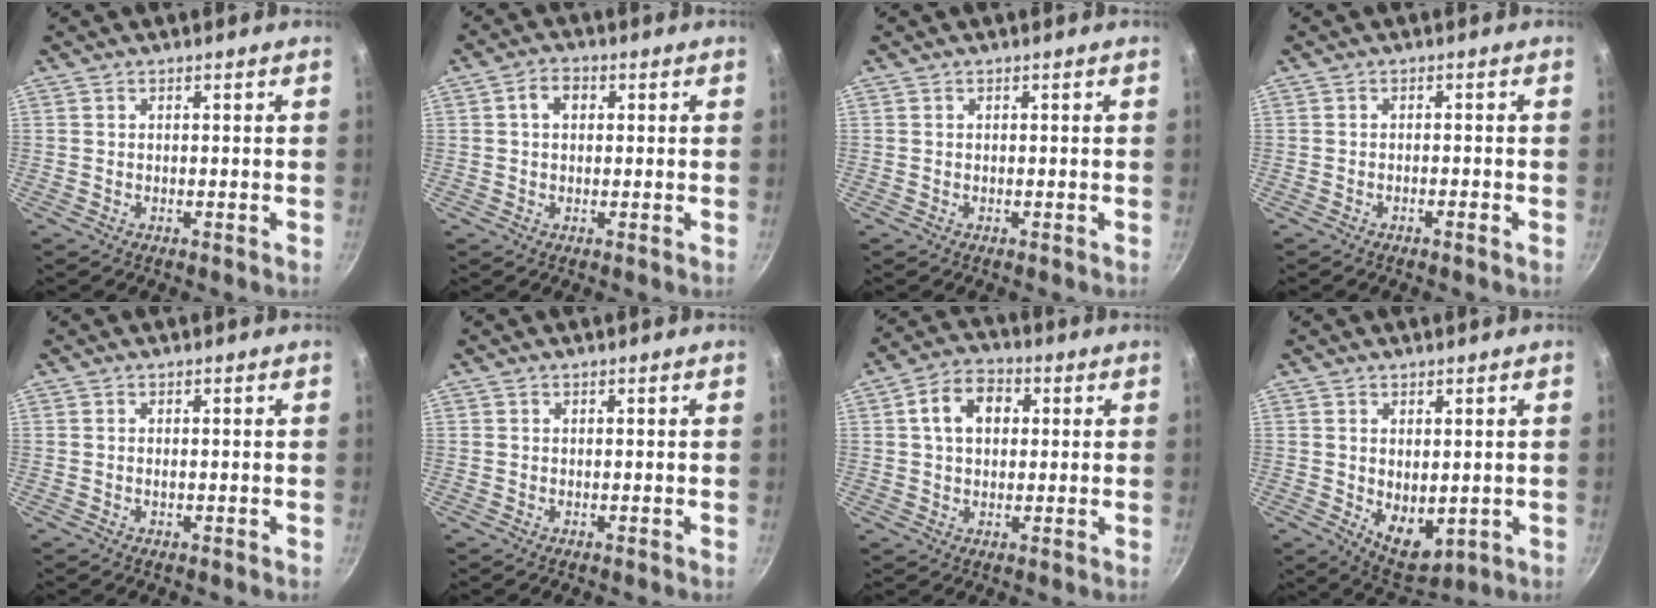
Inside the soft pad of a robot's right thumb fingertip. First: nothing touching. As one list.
[{"total": 3.7, "force": [0.7, 2.7, 2.4], "torque": [-0.030, 0.007, 0.007]}, {"total": 0.0}, {"total": 1.2, "force": [-0.8, 0.2, 0.9], "torque": [-0.021, 0.008, -0.013]}, {"total": 0.7, "force": [-0.1, 0.4, 0.6], "torque": [-0.010, 0.002, -0.002]}, {"total": 0.0}, {"total": 8.5, "force": [1.7, 6.2, 5.5], "torque": [-0.068, 0.013, 0.018]}, {"total": 7.8, "force": [-0.2, 4.9, 6.1], "torque": [-0.078, -0.020, 0.015]}]